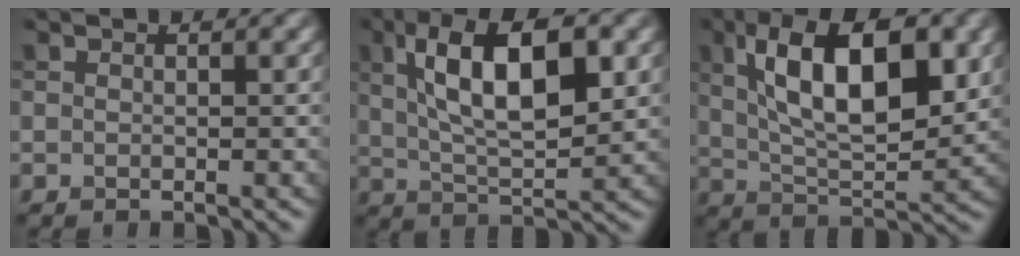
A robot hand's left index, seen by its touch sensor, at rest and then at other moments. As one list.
[{"total": 10.0, "force": [2.8, 3.9, 8.8], "torque": [-0.147, 0.010, 0.044]}, {"total": 11.1, "force": [3.1, 4.7, 9.6], "torque": [-0.151, 0.006, 0.050]}]